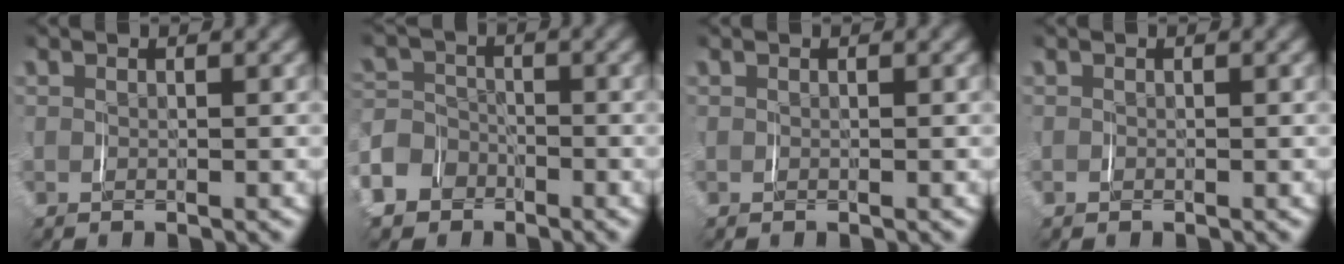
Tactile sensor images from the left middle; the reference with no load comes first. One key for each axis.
{"total": 7.2, "fx": -3.3, "fy": 6.2, "fz": 1.5, "tx": -0.043, "ty": -0.017, "tz": -0.066}
{"total": 0.0}
{"total": 0.0}